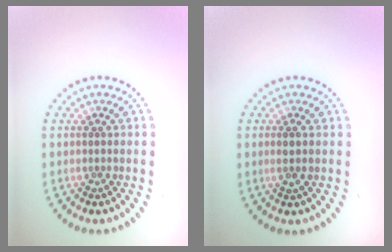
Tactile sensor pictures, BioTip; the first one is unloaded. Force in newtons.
{"total": 0.9, "press": 0.7, "slide": 0.6}